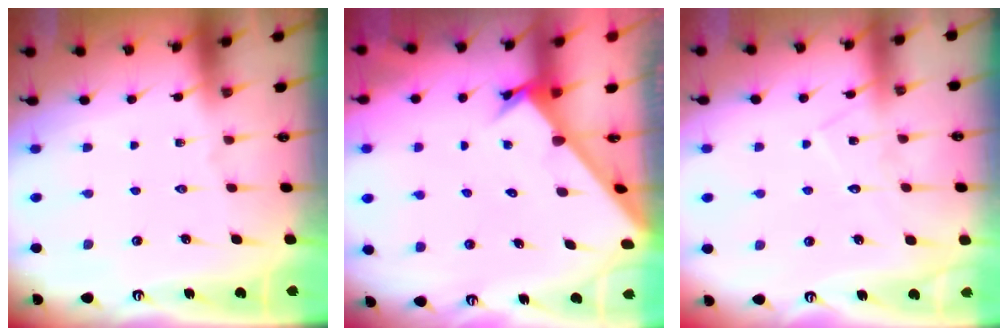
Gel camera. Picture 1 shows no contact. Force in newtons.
{"total": 2.6, "press": 2.6, "slide": 0.3}
{"total": 8.1, "press": 8.1, "slide": 0.5}